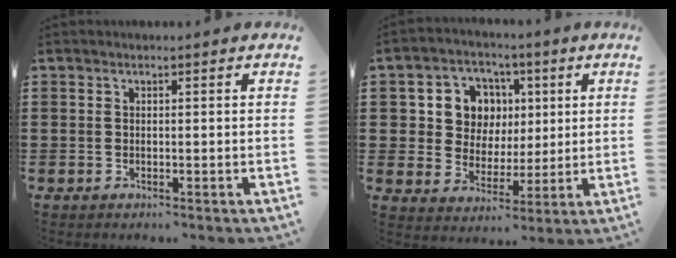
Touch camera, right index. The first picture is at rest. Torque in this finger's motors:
{"motor_torque": [0.87, 0.09, 0.56, 0.05]}